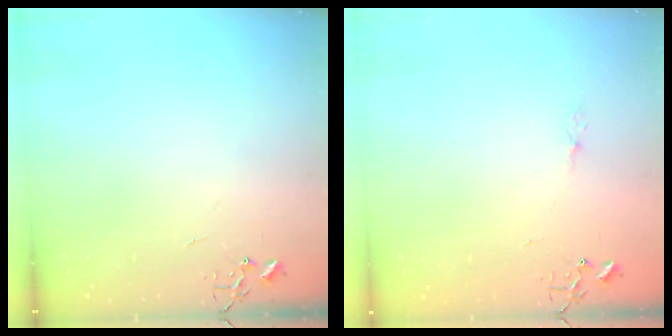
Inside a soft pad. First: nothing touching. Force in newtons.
{"total": 3.2, "press": 3.2, "slide": 0.5}